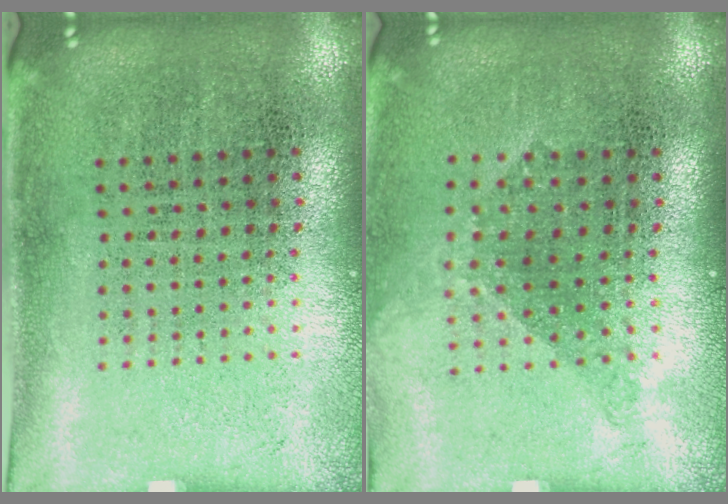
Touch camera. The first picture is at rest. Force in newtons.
{"total": 1.1, "press": 0.9, "slide": 0.7}